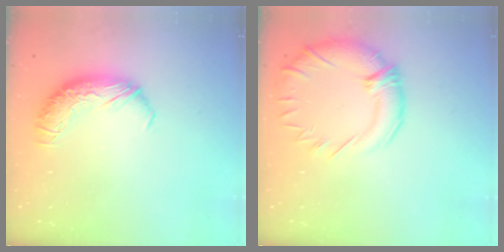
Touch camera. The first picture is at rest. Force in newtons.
{"total": 5.2, "press": 3.3, "slide": 4.0}